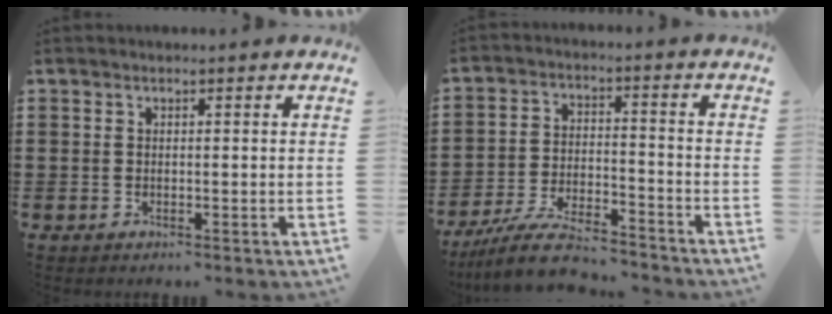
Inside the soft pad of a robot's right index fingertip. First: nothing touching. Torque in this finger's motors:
{"motor_torque": [2.14, 0.00, 0.78, 0.20]}